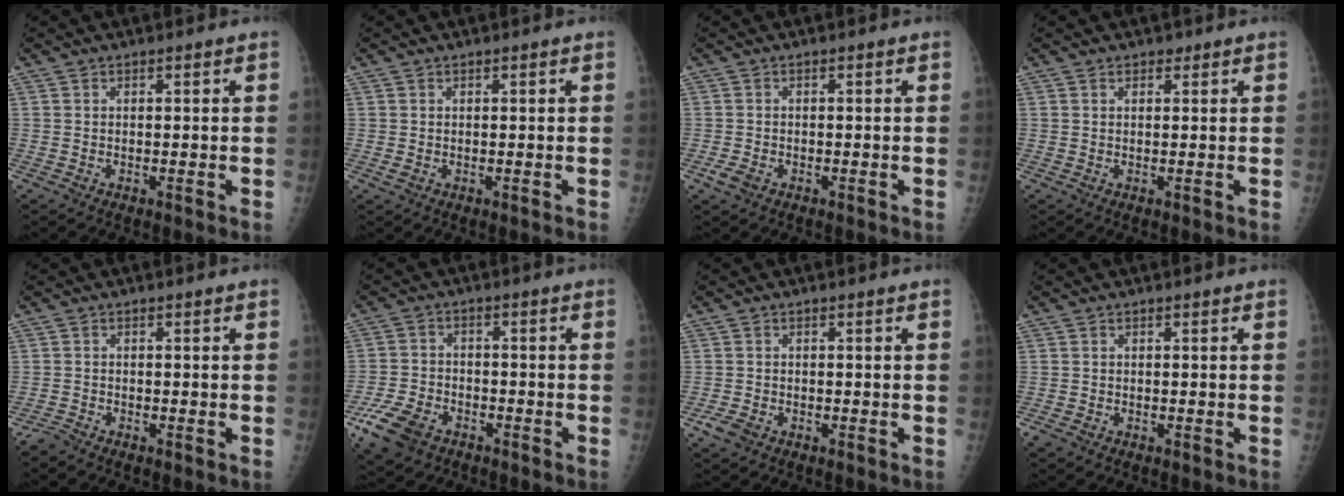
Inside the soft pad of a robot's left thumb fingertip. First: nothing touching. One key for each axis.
{"total": 0.8, "fx": 0.1, "fy": 0.7, "fz": 0.5, "tx": -0.007, "ty": -0.001, "tz": 0.004}
{"total": 2.3, "fx": -1.1, "fy": 1.5, "fz": 1.3, "tx": -0.024, "ty": 0.000, "tz": -0.020}
{"total": 1.0, "fx": 0.6, "fy": 0.7, "fz": 0.3, "tx": 0.005, "ty": -0.003, "tz": 0.007}
{"total": 1.5, "fx": -1.5, "fy": 0.3, "fz": 0.2, "tx": -0.007, "ty": -0.005, "tz": -0.035}
{"total": 9.4, "fx": -5.4, "fy": 6.0, "fz": 4.8, "tx": -0.098, "ty": 0.017, "tz": -0.097}
{"total": 2.7, "fx": -1.4, "fy": 1.8, "fz": 1.4, "tx": -0.027, "ty": 0.001, "tz": -0.025}
{"total": 1.3, "fx": -0.8, "fy": 0.9, "fz": 0.6, "tx": -0.014, "ty": -0.001, "tz": -0.016}